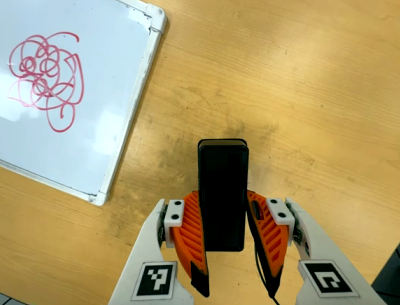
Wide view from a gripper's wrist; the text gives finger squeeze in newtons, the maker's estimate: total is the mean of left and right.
{"total": 4.0, "left": 2.7, "right": 5.3}